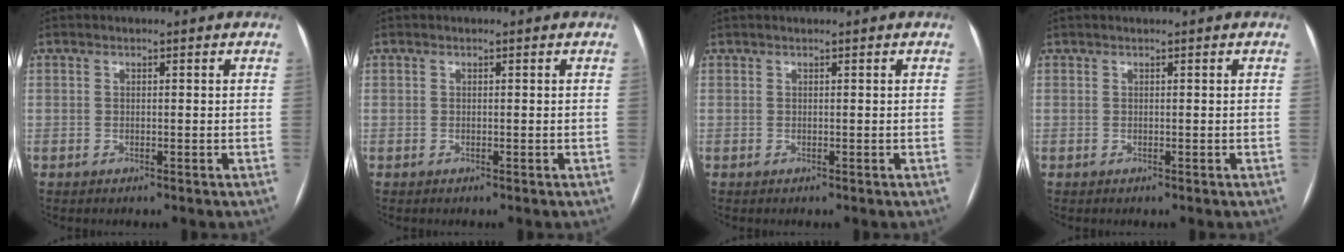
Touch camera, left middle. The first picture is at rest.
{"total": 0.0}
{"total": 0.0}
{"total": 0.0}